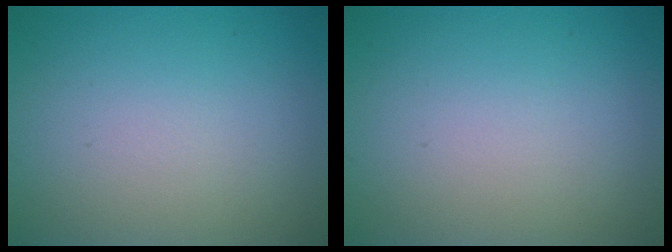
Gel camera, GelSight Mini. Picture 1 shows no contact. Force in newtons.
{"total": 0.0}